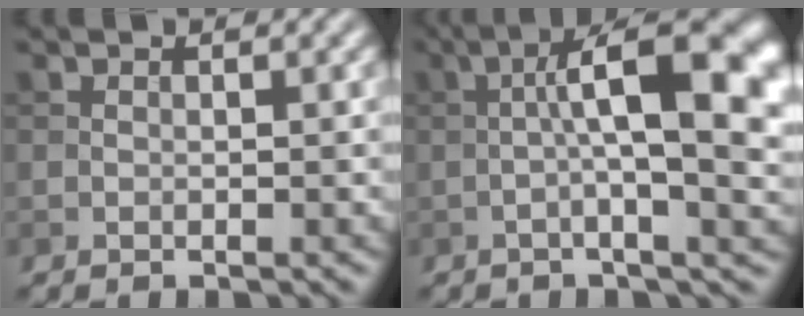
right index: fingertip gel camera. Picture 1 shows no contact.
{"total": 11.7, "force": [0.7, 3.1, 11.3], "torque": [-0.165, 0.013, 0.005]}